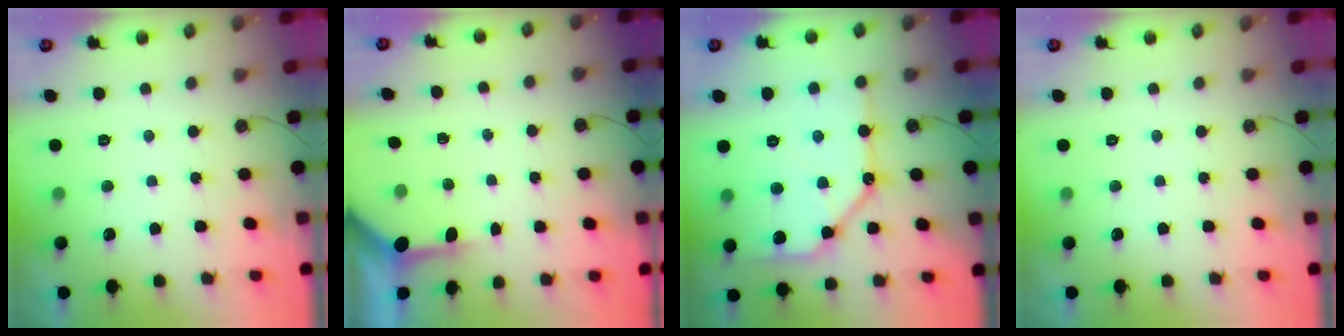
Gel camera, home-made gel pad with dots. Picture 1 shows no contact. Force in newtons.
{"total": 3.4, "press": 3.4, "slide": 0.4}
{"total": 16.0, "press": 15.9, "slide": 1.5}
{"total": 0.0}